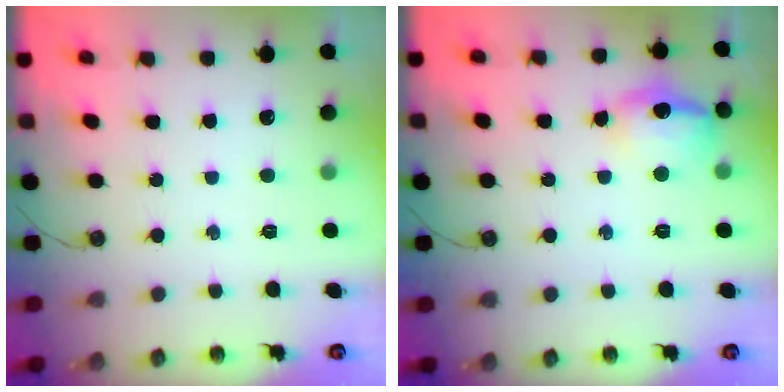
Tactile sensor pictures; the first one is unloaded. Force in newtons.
{"total": 13.1, "press": 13.1, "slide": 0.9}